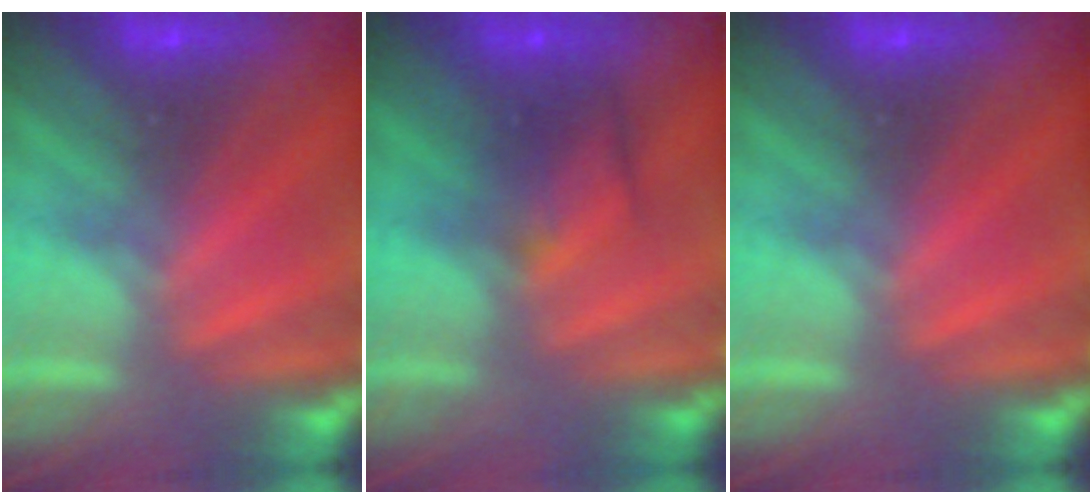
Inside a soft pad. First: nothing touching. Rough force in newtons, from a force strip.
{"total": 2.4}
{"total": 0.0}